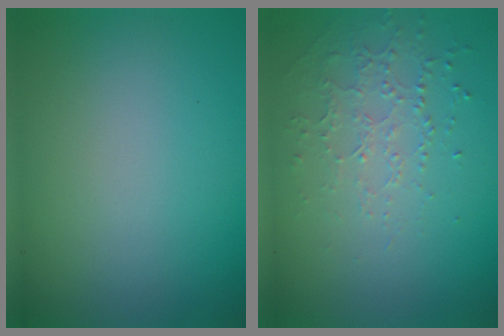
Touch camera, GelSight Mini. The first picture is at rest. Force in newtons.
{"total": 1.5, "press": 1.2, "slide": 0.9}